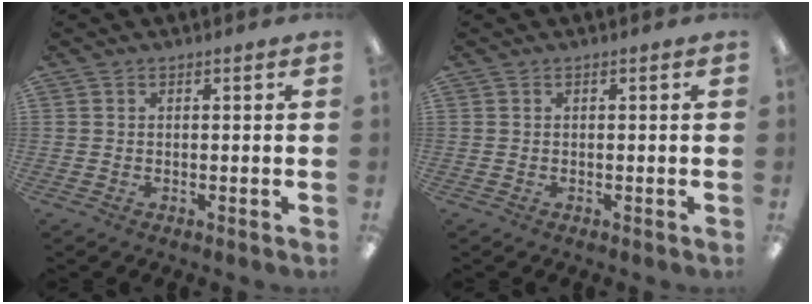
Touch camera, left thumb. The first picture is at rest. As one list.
[{"total": 0.0}]